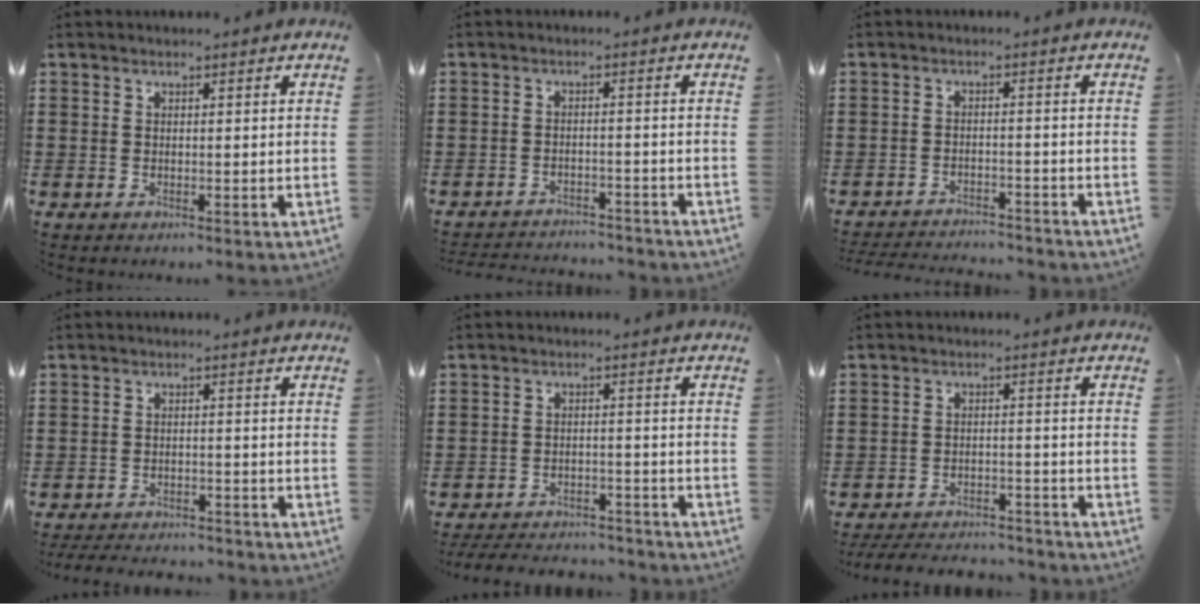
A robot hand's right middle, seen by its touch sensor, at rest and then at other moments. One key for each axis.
{"total": 2.8, "fx": -2.8, "fy": 0.2, "fz": 0.0, "tx": -0.008, "ty": -0.003, "tz": -0.060}
{"total": 3.2, "fx": -3.2, "fy": 0.1, "fz": 0.2, "tx": -0.009, "ty": -0.003, "tz": -0.066}
{"total": 3.4, "fx": -3.4, "fy": 0.4, "fz": 0.2, "tx": -0.015, "ty": -0.005, "tz": -0.072}
{"total": 4.4, "fx": -4.4, "fy": 0.5, "fz": 0.3, "tx": -0.014, "ty": 0.002, "tz": -0.091}
{"total": 4.4, "fx": -4.3, "fy": 0.4, "fz": 0.7, "tx": -0.018, "ty": 0.000, "tz": -0.089}